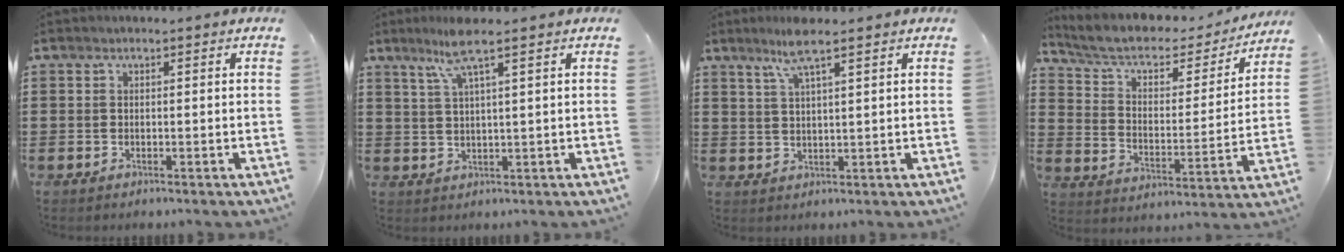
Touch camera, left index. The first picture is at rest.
{"total": 5.9, "force": [3.4, 0.0, 4.8], "torque": [-0.103, 0.005, 0.059]}
{"total": 5.2, "force": [3.4, 0.2, 3.9], "torque": [-0.085, 0.006, 0.059]}
{"total": 6.1, "force": [4.5, 2.7, 3.1], "torque": [-0.081, -0.024, 0.074]}